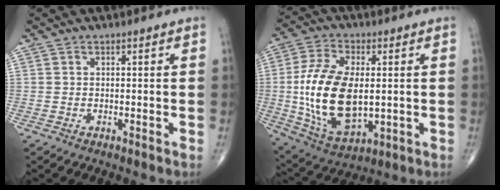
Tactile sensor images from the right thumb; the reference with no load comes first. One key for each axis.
{"total": 19.0, "fx": -0.2, "fy": 10.2, "fz": 16.0, "tx": -0.313, "ty": -0.009, "tz": 0.009}